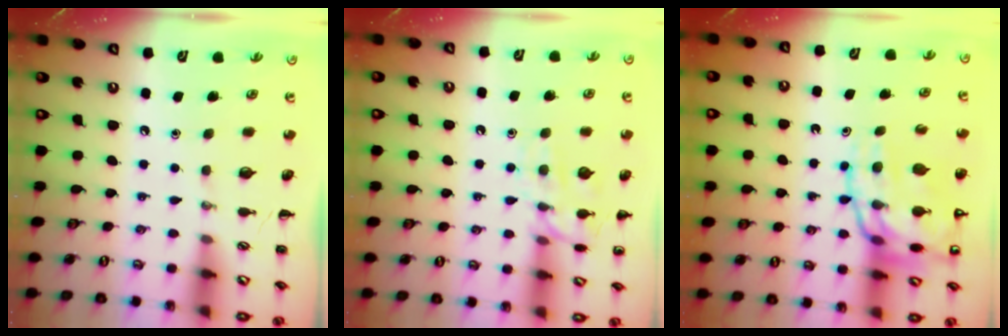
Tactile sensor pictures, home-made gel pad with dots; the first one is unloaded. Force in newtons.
{"total": 11.0, "press": 10.9, "slide": 0.5}
{"total": 19.4, "press": 19.1, "slide": 3.5}